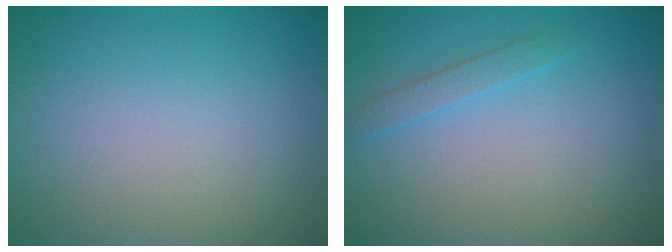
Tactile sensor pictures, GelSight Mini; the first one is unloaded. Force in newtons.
{"total": 1.4, "press": 1.4, "slide": 0.0}